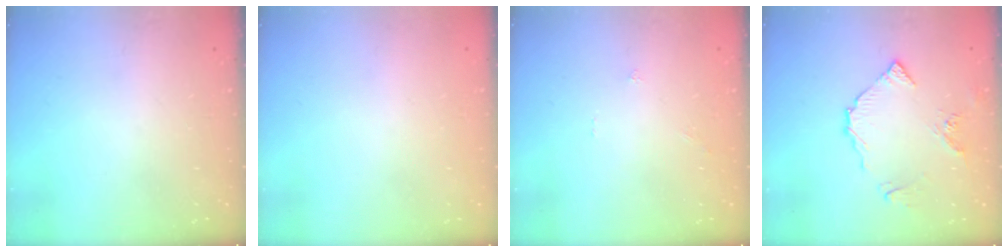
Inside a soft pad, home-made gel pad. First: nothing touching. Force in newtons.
{"total": 2.0, "press": 2.0, "slide": 0.1}
{"total": 0.0}
{"total": 8.7, "press": 8.7, "slide": 1.1}